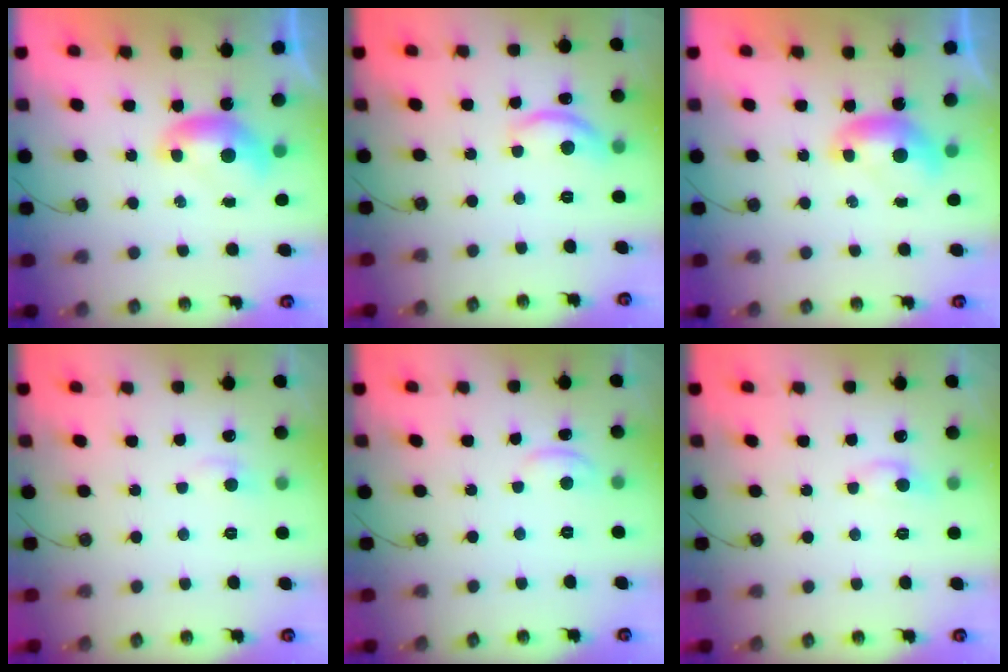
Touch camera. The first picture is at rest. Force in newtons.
{"total": 7.0, "press": 6.9, "slide": 0.7}
{"total": 0.0}
{"total": 1.2, "press": 0.8, "slide": 0.8}
{"total": 1.8, "press": 1.8, "slide": 0.4}
{"total": 2.7, "press": 2.7, "slide": 0.6}